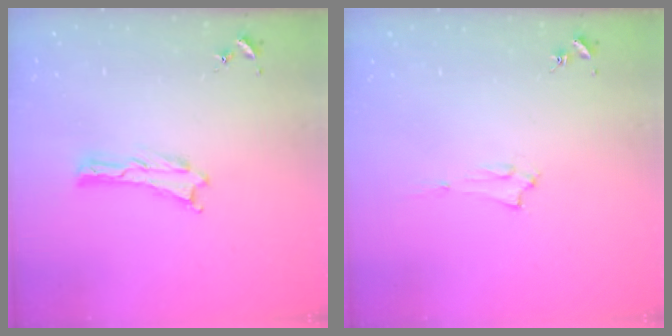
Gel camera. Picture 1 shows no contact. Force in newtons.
{"total": 1.5, "press": 1.5, "slide": 0.2}